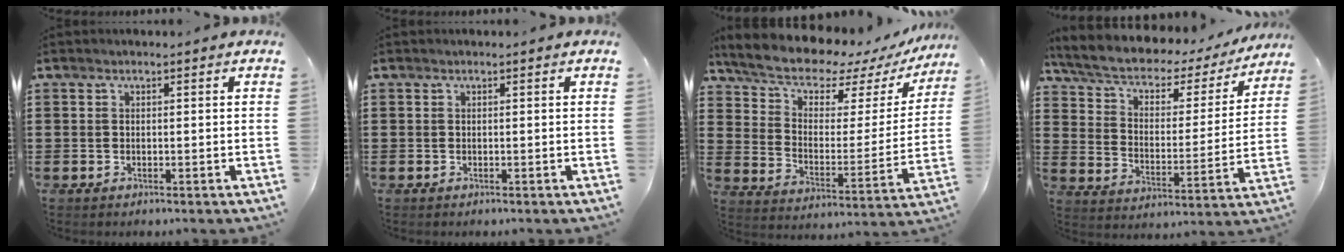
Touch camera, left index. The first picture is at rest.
{"total": 0.0}
{"total": 9.2, "force": [7.9, 2.7, 3.8], "torque": [-0.099, -0.055, 0.134]}
{"total": 5.5, "force": [3.7, 2.6, 3.2], "torque": [-0.079, -0.026, 0.060]}